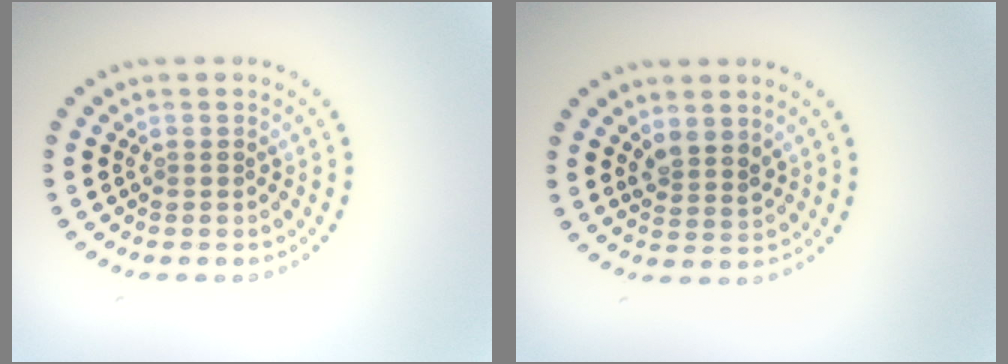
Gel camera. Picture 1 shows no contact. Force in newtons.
{"total": 1.9, "press": 1.5, "slide": 1.2}